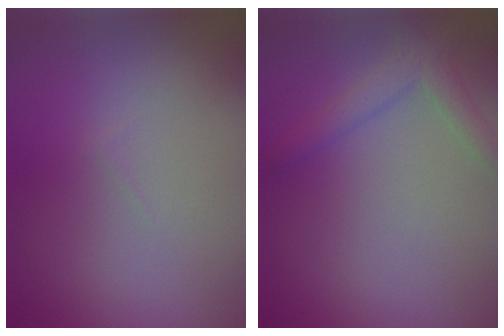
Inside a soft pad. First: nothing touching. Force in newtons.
{"total": 2.3, "press": 2.3, "slide": 0.3}